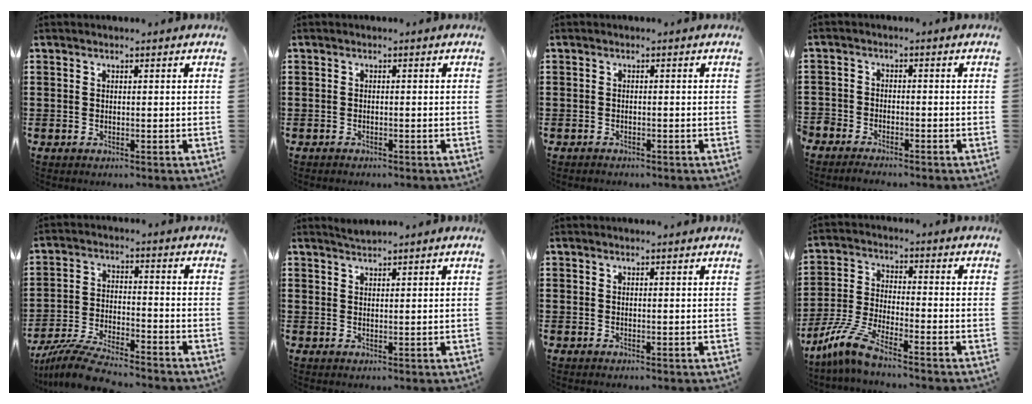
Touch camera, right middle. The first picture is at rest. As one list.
[{"total": 0.6, "force": [-0.6, 0.1, 0.1], "torque": [-0.003, -0.001, -0.013]}, {"total": 0.8, "force": [-0.8, 0.2, 0.0], "torque": [-0.003, 0.001, -0.017]}, {"total": 2.6, "force": [-2.5, 0.5, -0.3], "torque": [-0.002, 0.003, -0.056]}, {"total": 7.5, "force": [-6.9, 0.6, 2.7], "torque": [-0.063, -0.001, -0.136]}, {"total": 1.4, "force": [1.4, 0.0, 0.1], "torque": [-0.004, 0.003, 0.027]}, {"total": 0.0}, {"total": 7.2, "force": [-5.8, 0.8, 4.2], "torque": [-0.106, -0.013, -0.119]}]